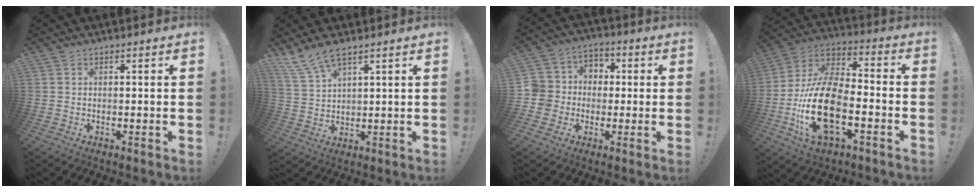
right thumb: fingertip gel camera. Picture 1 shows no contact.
{"total": 7.4, "force": [5.9, 1.8, 4.0], "torque": [-0.096, -0.022, 0.114]}
{"total": 8.9, "force": [-1.9, 8.5, 1.9], "torque": [-0.032, 0.015, -0.029]}
{"total": 21.2, "force": [-6.5, 10.9, 17.0], "torque": [-0.350, 0.024, -0.105]}